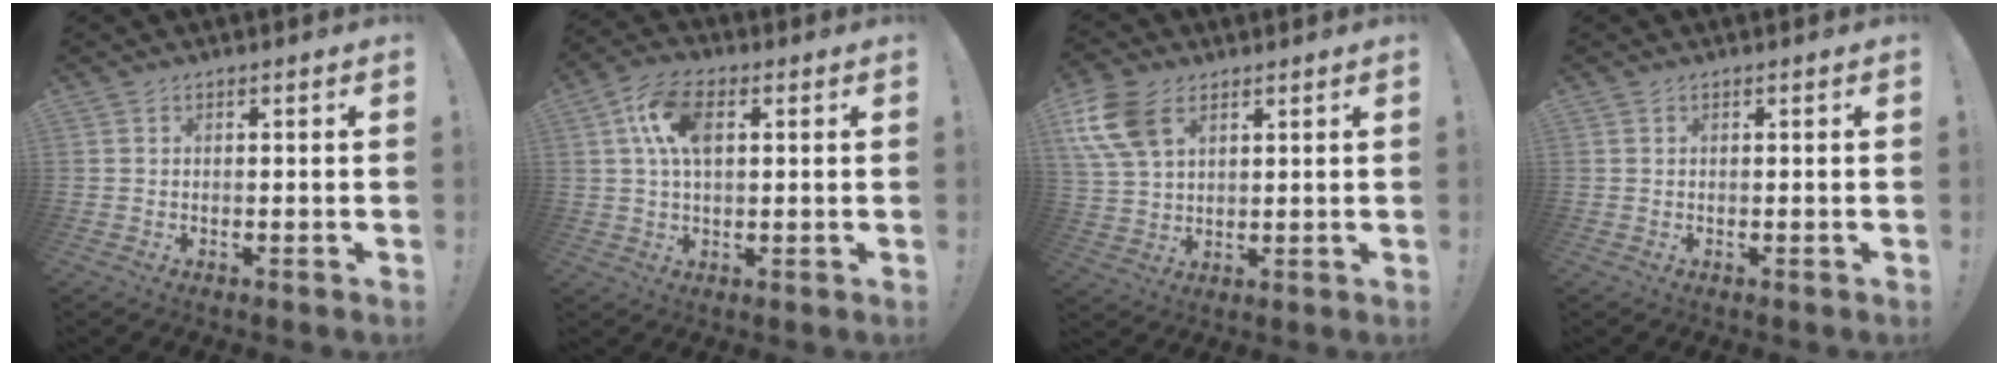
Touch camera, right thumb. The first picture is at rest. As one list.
[{"total": 10.9, "force": [3.0, 6.0, 8.5], "torque": [-0.162, 0.007, 0.054]}, {"total": 12.0, "force": [5.4, 7.7, 7.4], "torque": [-0.150, -0.006, 0.109]}, {"total": 0.0}]